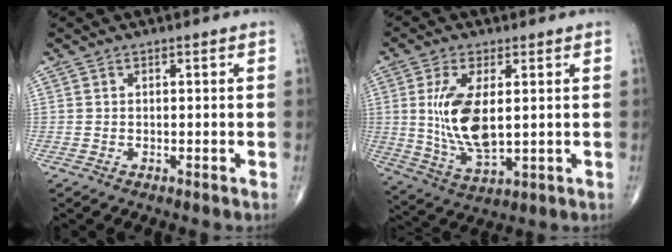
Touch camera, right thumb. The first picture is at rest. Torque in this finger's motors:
{"motor_torque": [-0.41, 0.92, 1.13, 0.38, 0.37]}